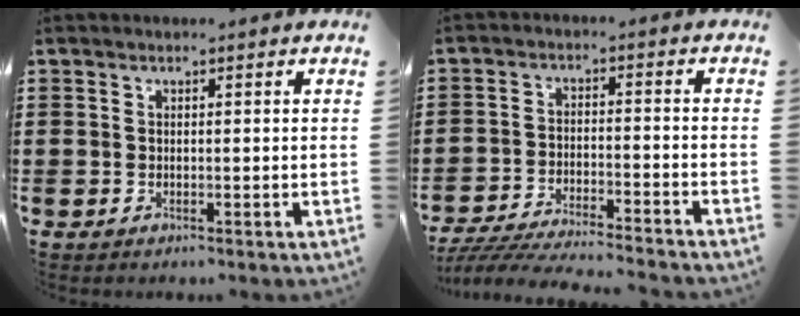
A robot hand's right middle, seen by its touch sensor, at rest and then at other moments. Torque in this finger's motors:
{"motor_torque": [0.22, -0.09, 0.11, 0.14]}